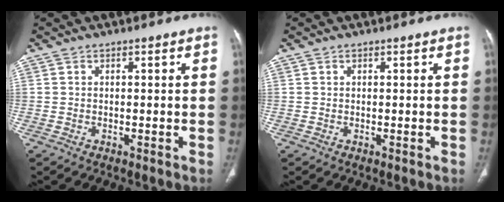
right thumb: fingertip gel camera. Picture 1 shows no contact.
{"total": 0.0}